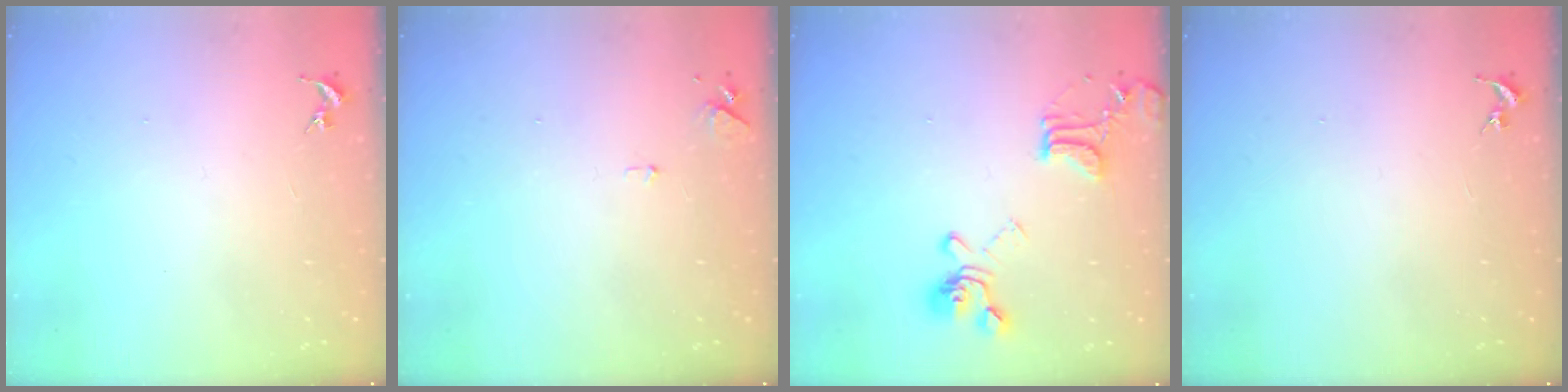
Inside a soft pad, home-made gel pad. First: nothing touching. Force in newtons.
{"total": 5.6, "press": 5.5, "slide": 0.8}
{"total": 17.3, "press": 17.2, "slide": 1.8}
{"total": 0.0}